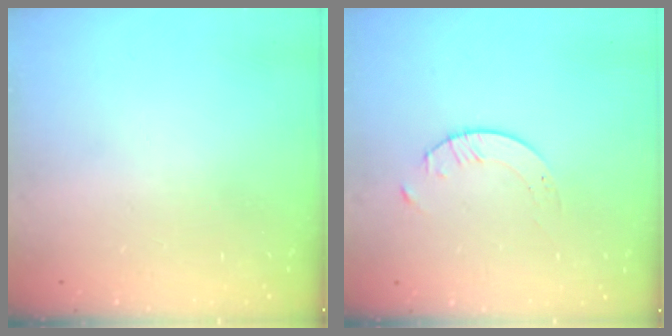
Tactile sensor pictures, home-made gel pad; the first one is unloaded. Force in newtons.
{"total": 1.7, "press": 1.7, "slide": 0.2}